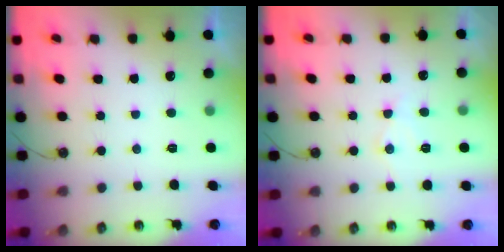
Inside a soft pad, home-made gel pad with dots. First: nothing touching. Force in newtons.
{"total": 8.4, "press": 8.3, "slide": 0.7}